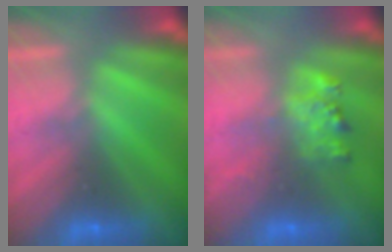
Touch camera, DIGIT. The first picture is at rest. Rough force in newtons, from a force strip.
{"total": 2.2}